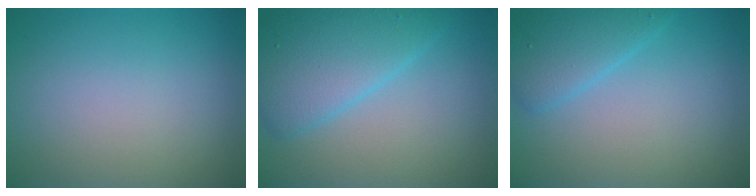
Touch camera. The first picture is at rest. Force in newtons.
{"total": 5.3, "press": 5.3, "slide": 0.2}
{"total": 3.1, "press": 3.1, "slide": 0.1}